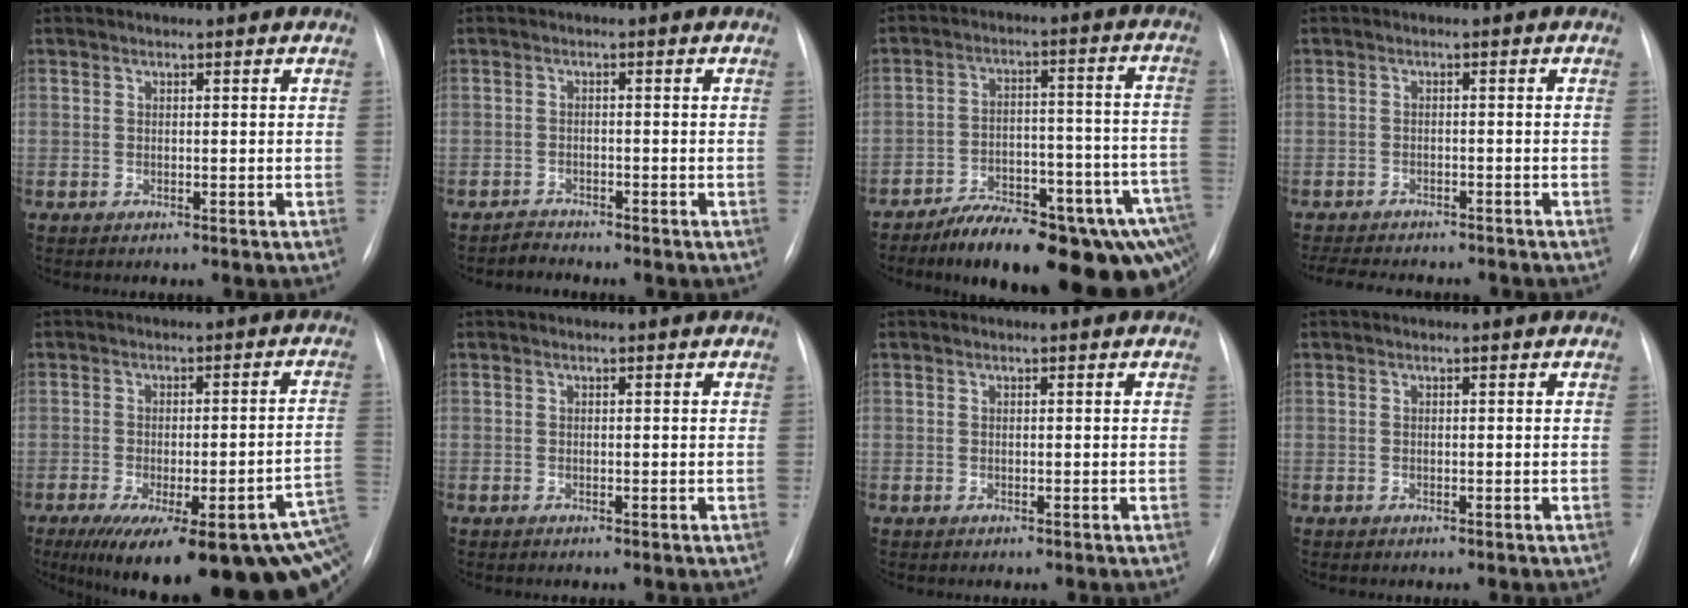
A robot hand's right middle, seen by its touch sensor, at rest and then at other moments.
{"total": 1.6, "force": [-1.4, 0.2, -0.6], "torque": [0.009, -0.008, -0.025]}
{"total": 21.5, "force": [-14.5, 5.5, 14.9], "torque": [-0.116, 0.035, -0.197]}
{"total": 11.5, "force": [-10.1, 3.5, 4.4], "torque": [-0.085, -0.005, -0.129]}
{"total": 25.8, "force": [-14.1, 5.7, 20.8], "torque": [-0.213, -0.018, -0.175]}
{"total": 0.0}
{"total": 0.0}
{"total": 0.0}